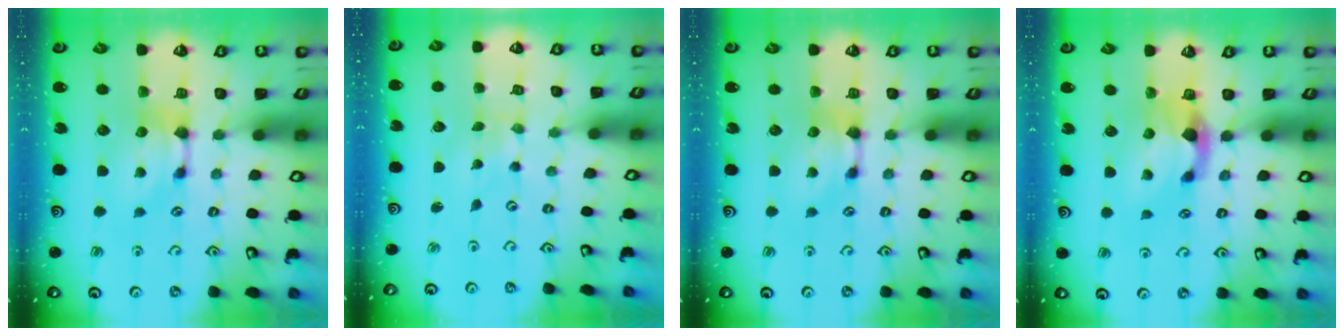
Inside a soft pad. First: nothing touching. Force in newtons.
{"total": 6.0, "press": 6.0, "slide": 0.5}
{"total": 0.0}
{"total": 2.3, "press": 1.9, "slide": 1.3}